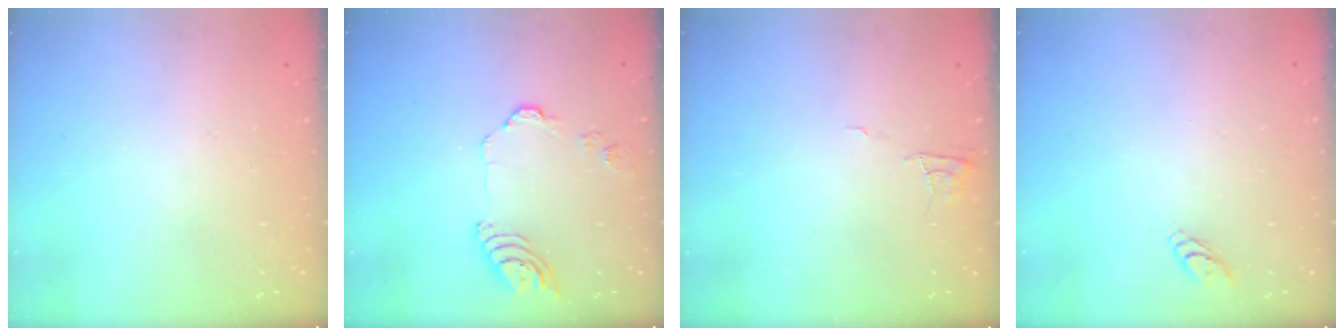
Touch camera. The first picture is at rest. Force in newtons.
{"total": 8.9, "press": 8.8, "slide": 1.0}
{"total": 4.3, "press": 4.3, "slide": 0.5}
{"total": 3.3, "press": 3.3, "slide": 0.3}